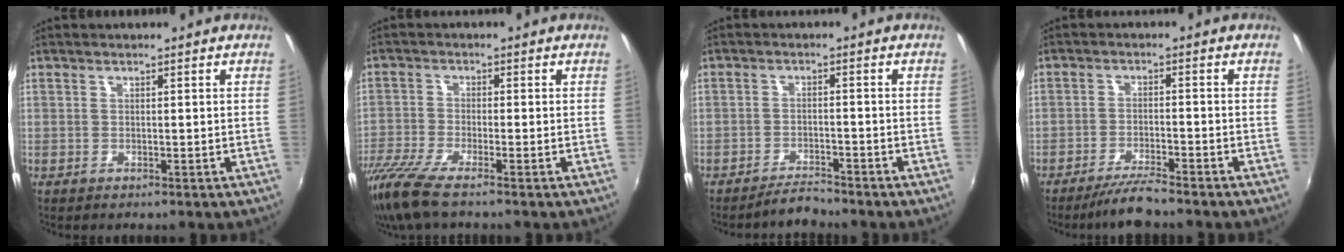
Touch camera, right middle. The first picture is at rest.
{"total": 10.0, "force": [-7.7, 1.2, 6.2], "torque": [-0.150, -0.042, -0.148]}
{"total": 3.5, "force": [-3.4, 0.2, 0.7], "torque": [-0.025, -0.002, -0.060]}
{"total": 5.4, "force": [-4.8, 0.1, 2.4], "torque": [-0.061, -0.003, -0.087]}